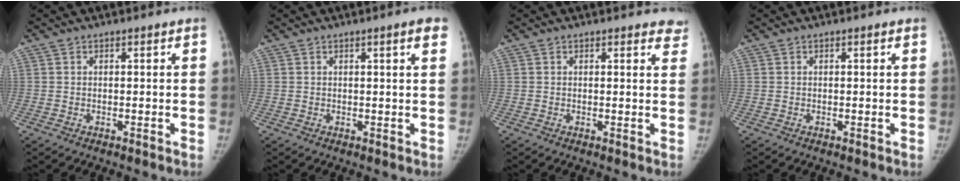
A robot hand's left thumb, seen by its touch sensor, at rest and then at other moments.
{"total": 3.0, "force": [1.6, 0.3, 2.5], "torque": [-0.030, -0.003, 0.018]}
{"total": 3.5, "force": [3.1, 1.3, 0.9], "torque": [0.018, -0.014, 0.016]}
{"total": 0.0}